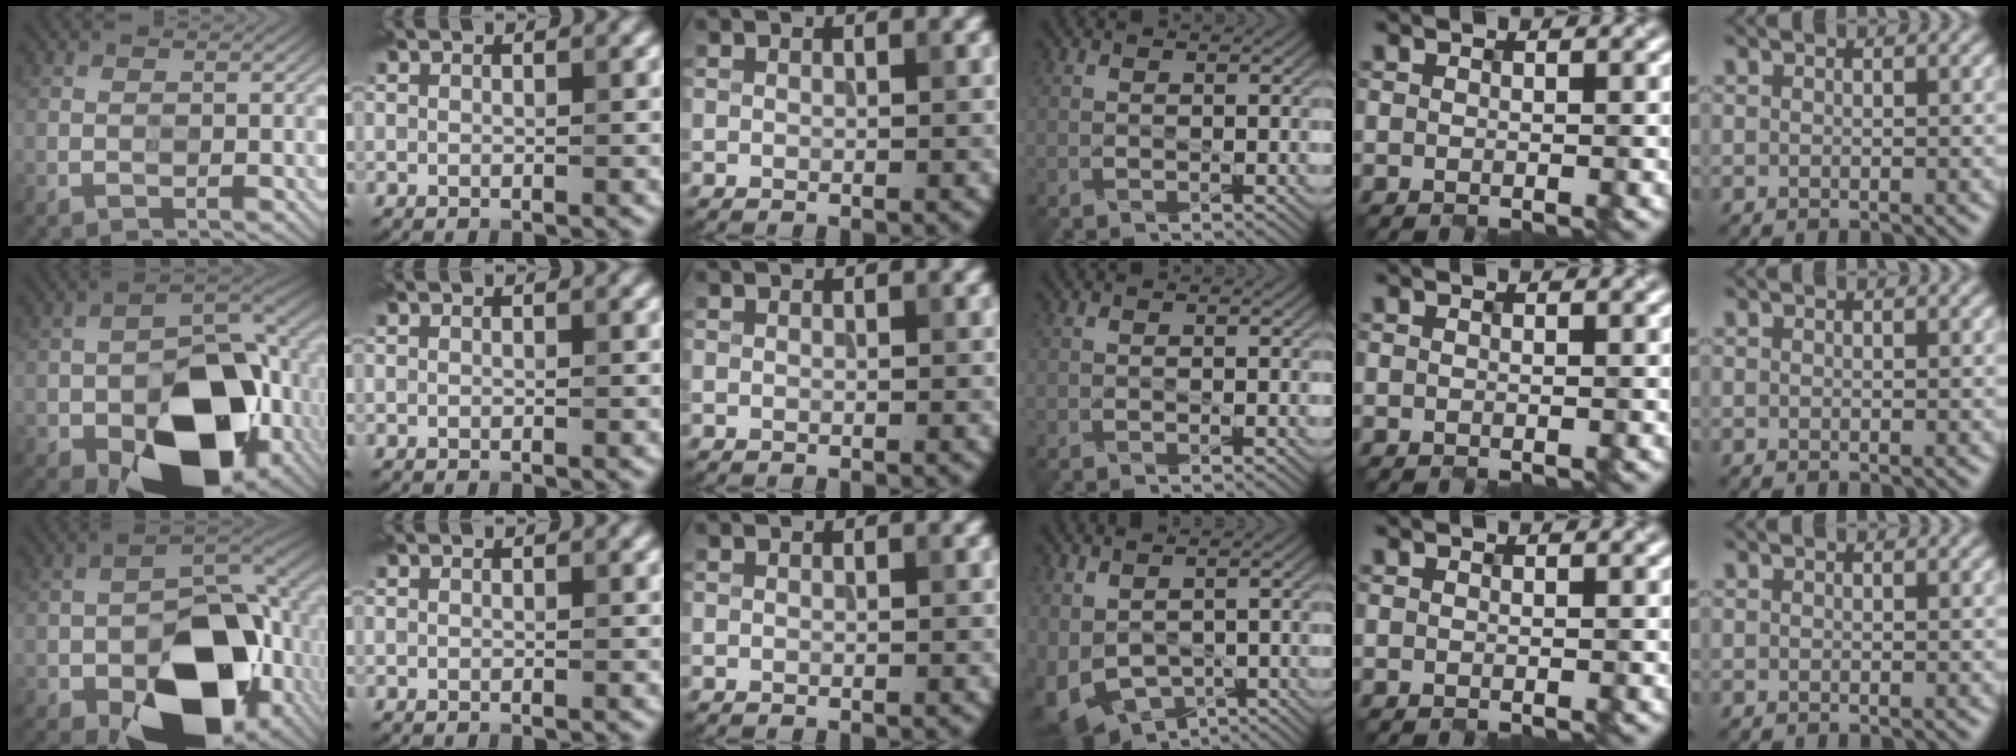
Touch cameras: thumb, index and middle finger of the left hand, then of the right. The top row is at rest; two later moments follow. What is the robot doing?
{"motion": "wipe", "object": "glasses"}